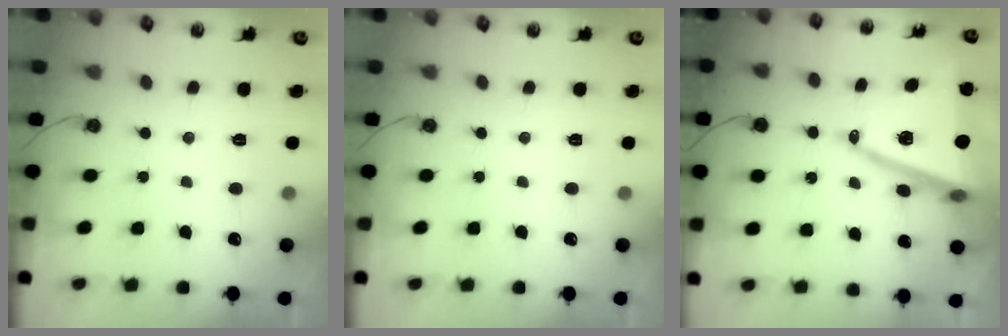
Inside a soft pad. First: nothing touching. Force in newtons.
{"total": 0.0}
{"total": 18.9, "press": 18.5, "slide": 3.8}